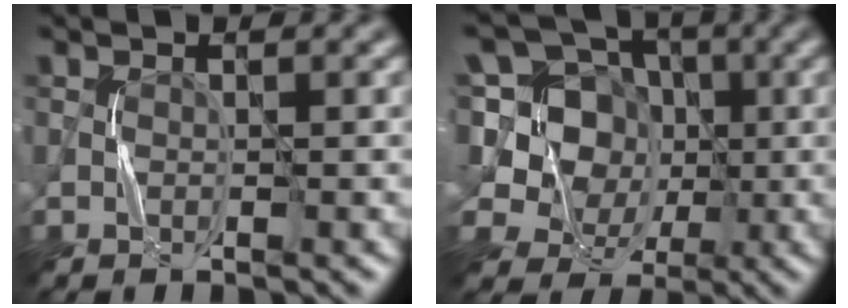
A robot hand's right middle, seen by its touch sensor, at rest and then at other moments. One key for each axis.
{"total": 8.7, "fx": 1.1, "fy": 7.7, "fz": 4.1, "tx": -0.101, "ty": 0.035, "tz": -0.008}